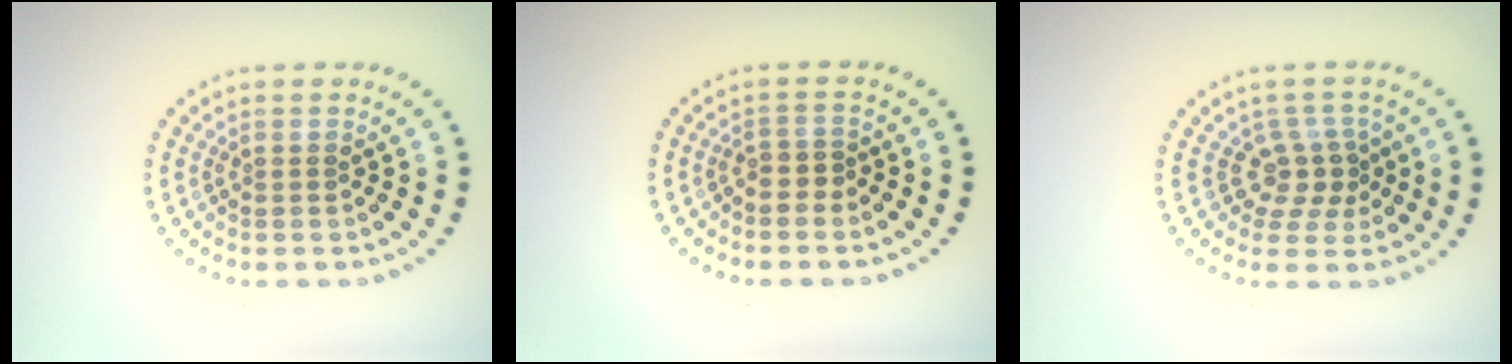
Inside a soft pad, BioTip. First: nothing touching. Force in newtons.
{"total": 1.3, "press": 0.9, "slide": 0.9}
{"total": 2.8, "press": 2.0, "slide": 1.9}